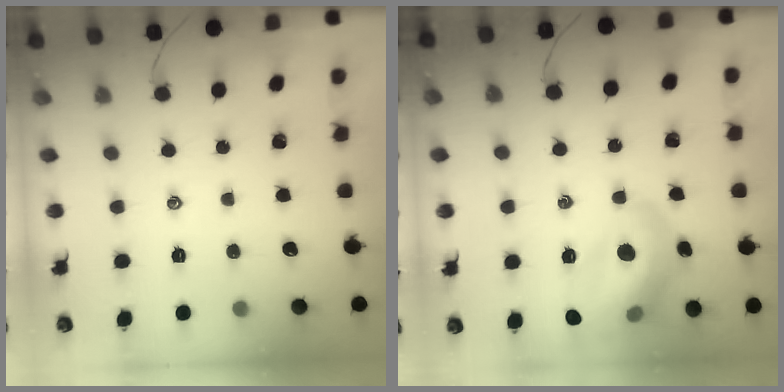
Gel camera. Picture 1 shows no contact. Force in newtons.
{"total": 17.0, "press": 16.9, "slide": 2.0}